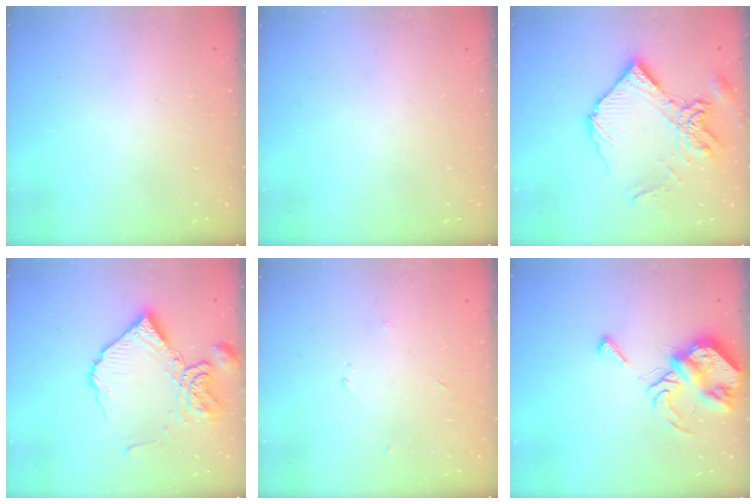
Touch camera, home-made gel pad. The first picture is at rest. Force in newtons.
{"total": 0.0}
{"total": 17.1, "press": 17.0, "slide": 1.8}
{"total": 15.0, "press": 14.9, "slide": 1.7}
{"total": 2.3, "press": 2.2, "slide": 0.3}
{"total": 8.4, "press": 8.4, "slide": 0.4}